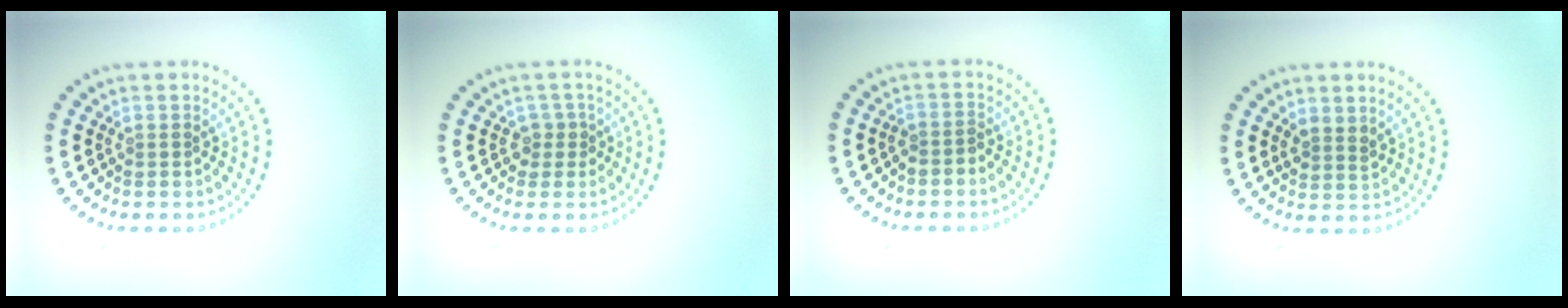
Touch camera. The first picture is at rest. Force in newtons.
{"total": 1.5, "press": 1.1, "slide": 1.0}
{"total": 1.1, "press": 1.0, "slide": 0.6}
{"total": 1.6, "press": 1.3, "slide": 0.9}